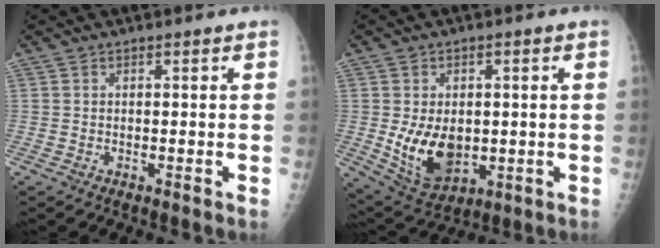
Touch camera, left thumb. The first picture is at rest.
{"total": 11.2, "force": [-1.0, 7.6, 8.2], "torque": [-0.114, -0.012, 0.005]}